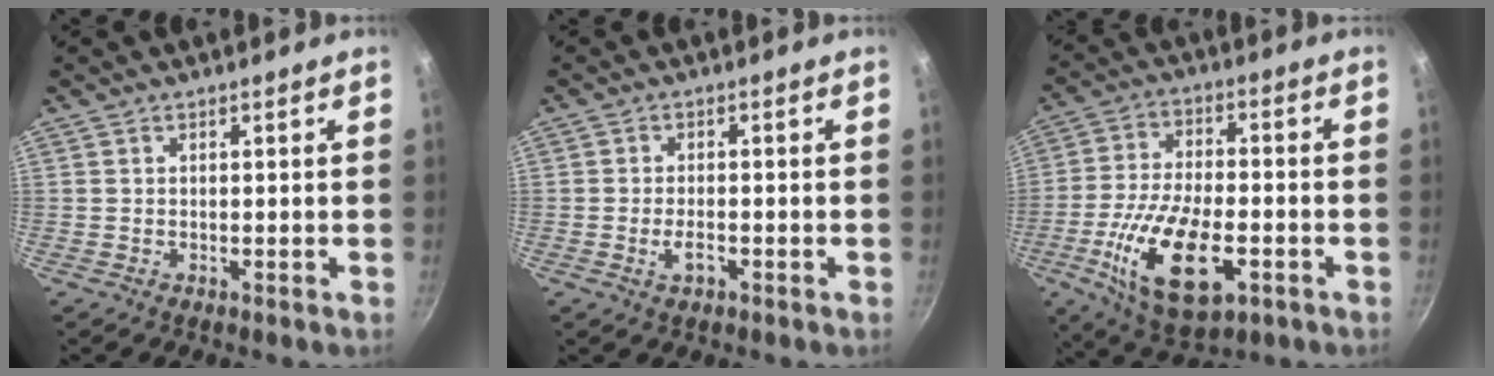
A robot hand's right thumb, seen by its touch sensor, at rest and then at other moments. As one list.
[{"total": 3.1, "force": [-1.3, 1.5, 2.4], "torque": [-0.043, 0.009, -0.024]}, {"total": 18.0, "force": [-5.9, 8.6, 14.6], "torque": [-0.266, 0.012, -0.101]}]